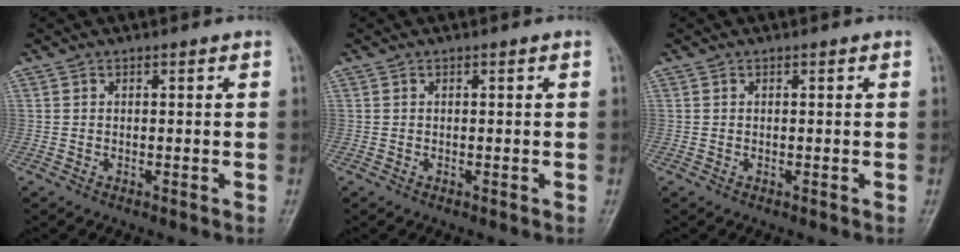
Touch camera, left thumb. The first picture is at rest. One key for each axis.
{"total": 0.0}
{"total": 0.0}